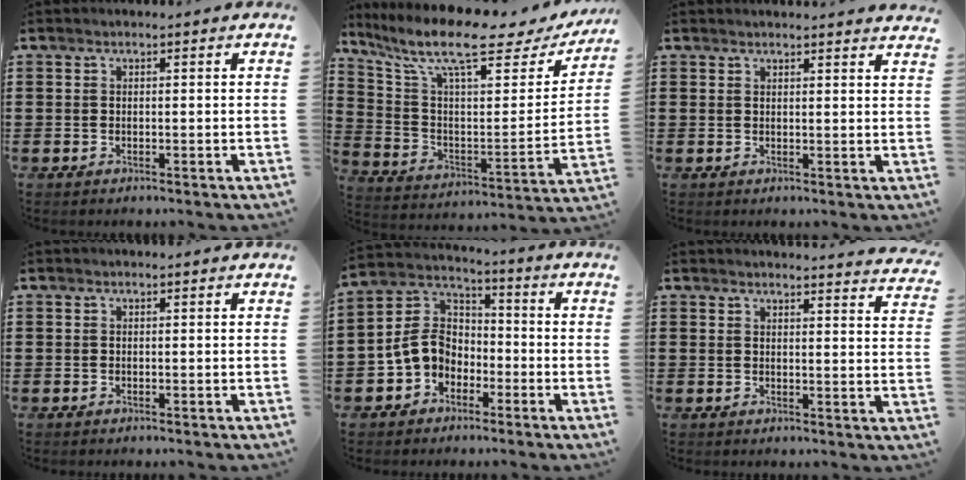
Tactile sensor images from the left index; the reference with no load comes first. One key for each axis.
{"total": 12.4, "fx": 9.3, "fy": 2.4, "fz": 7.9, "tx": -0.175, "ty": -0.058, "tz": 0.153}
{"total": 1.9, "fx": 1.8, "fy": -0.1, "fz": 0.3, "tx": -0.001, "ty": -0.004, "tz": 0.034}
{"total": 0.0}
{"total": 7.7, "fx": -2.3, "fy": 6.3, "fz": 3.8, "tx": -0.115, "ty": 0.008, "tz": -0.054}
{"total": 3.0, "fx": 2.9, "fy": -0.5, "fz": 0.4, "tx": -0.011, "ty": -0.017, "tz": 0.052}